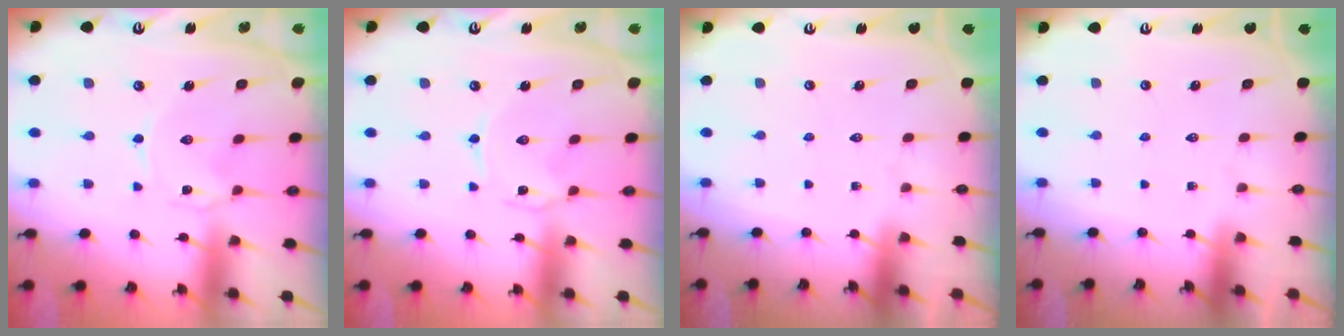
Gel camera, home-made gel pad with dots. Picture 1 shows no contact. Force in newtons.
{"total": 1.1, "press": 1.1, "slide": 0.2}
{"total": 0.0}
{"total": 0.0}